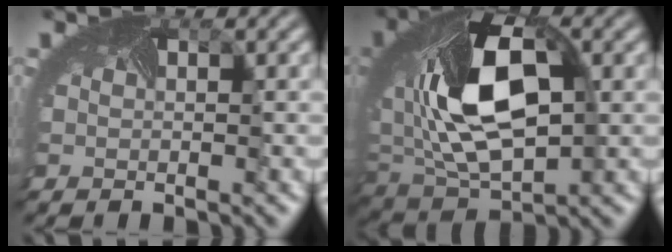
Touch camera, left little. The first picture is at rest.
{"total": 10.2, "force": [0.6, 6.4, 7.9], "torque": [-0.172, -0.007, 0.026]}